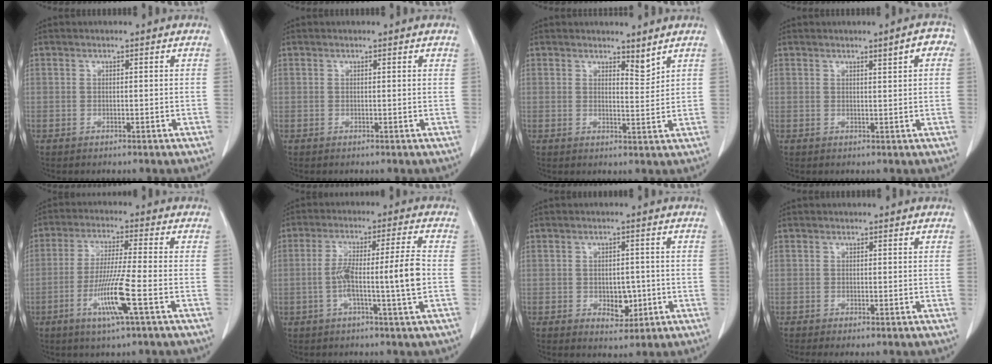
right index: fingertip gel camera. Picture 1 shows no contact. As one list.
[{"total": 0.6, "force": [0.4, 0.1, 0.4], "torque": [-0.004, 0.000, 0.003]}, {"total": 2.6, "force": [2.3, 0.5, 1.1], "torque": [-0.016, -0.013, 0.041]}, {"total": 3.4, "force": [1.5, 0.5, 3.0], "torque": [-0.036, 0.006, 0.018]}, {"total": 9.3, "force": [-3.4, -0.7, 8.7], "torque": [-0.170, -0.016, -0.067]}, {"total": 9.6, "force": [-1.5, -0.6, 9.4], "torque": [-0.169, 0.012, -0.028]}, {"total": 4.4, "force": [-1.0, 2.7, 3.3], "torque": [-0.039, 0.000, -0.005]}, {"total": 1.0, "force": [-0.3, 0.1, 1.0], "torque": [-0.019, -0.004, -0.001]}]